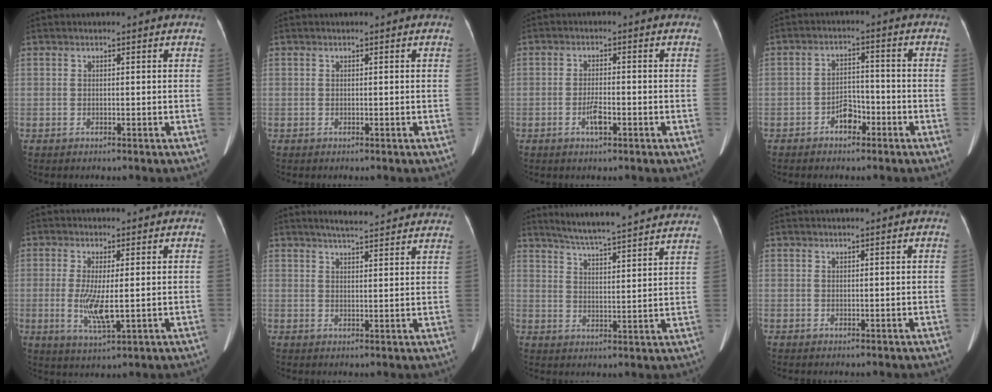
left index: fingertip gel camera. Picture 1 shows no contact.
{"total": 0.0}
{"total": 3.1, "force": [-1.5, 0.8, 2.6], "torque": [-0.052, 0.000, -0.026]}
{"total": 3.9, "force": [-2.4, 2.2, 2.2], "torque": [-0.039, 0.012, -0.041]}
{"total": 6.0, "force": [-0.5, 1.2, 5.9], "torque": [-0.125, -0.016, -0.006]}
{"total": 13.2, "force": [12.0, 1.9, 5.1], "torque": [-0.061, 0.021, 0.140]}
{"total": 21.6, "force": [19.8, 0.7, 8.5], "torque": [-0.130, -0.010, 0.256]}
{"total": 0.0}